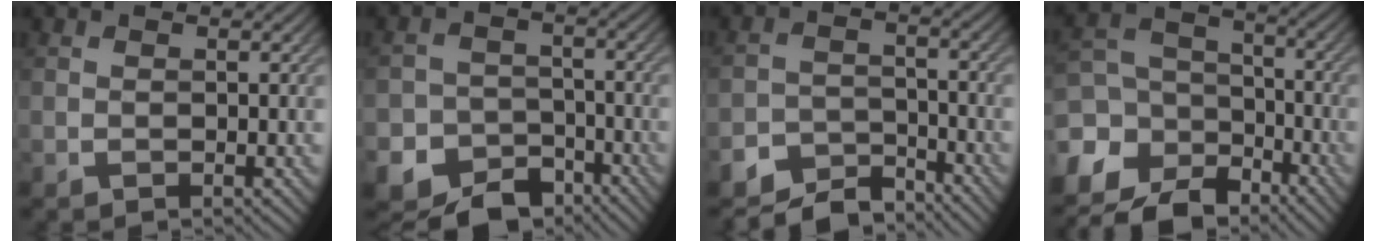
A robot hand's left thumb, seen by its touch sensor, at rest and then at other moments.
{"total": 12.1, "force": [-8.8, 7.9, 2.7], "torque": [-0.053, -0.044, -0.139]}
{"total": 7.9, "force": [-7.2, 2.6, 1.9], "torque": [-0.027, -0.006, -0.121]}
{"total": 13.7, "force": [-9.4, 8.6, 5.0], "torque": [-0.160, -0.036, -0.139]}